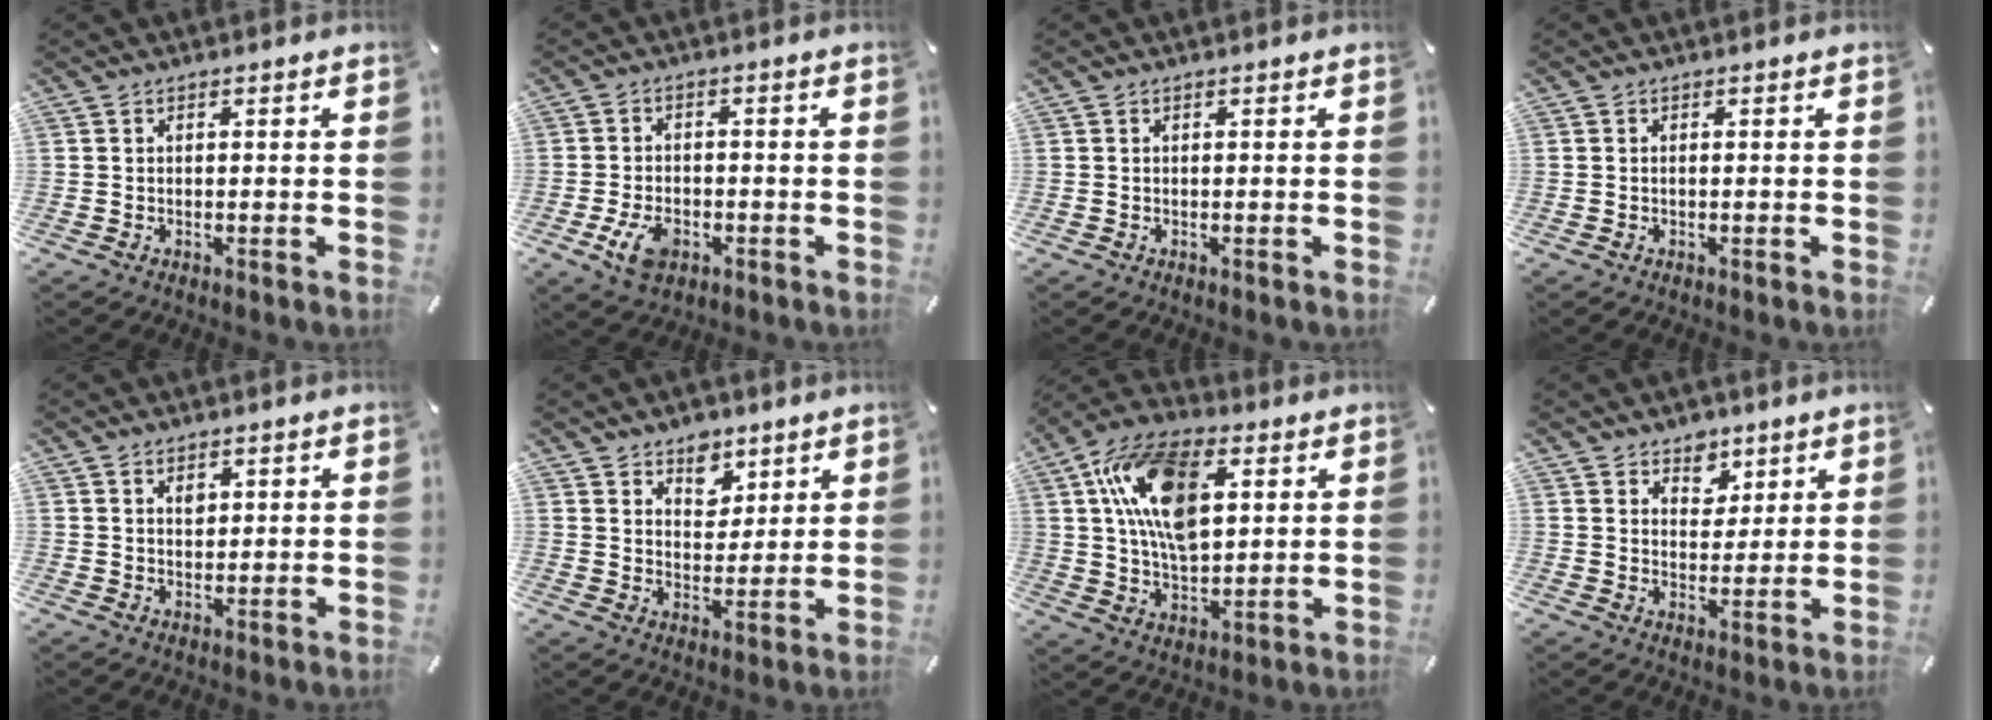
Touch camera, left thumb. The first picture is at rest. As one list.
[{"total": 6.4, "force": [-2.6, 4.1, 4.1], "torque": [-0.089, 0.008, -0.048]}, {"total": 0.0}, {"total": 0.0}, {"total": 2.2, "force": [1.1, 1.6, 1.0], "torque": [-0.005, -0.007, 0.018]}, {"total": 6.9, "force": [4.8, 5.0, 0.7], "torque": [-0.001, -0.032, 0.085]}, {"total": 17.9, "force": [5.9, 10.6, 13.1], "torque": [-0.263, 0.000, 0.103]}, {"total": 6.1, "force": [4.1, 4.5, 0.0], "torque": [0.006, -0.029, 0.073]}]